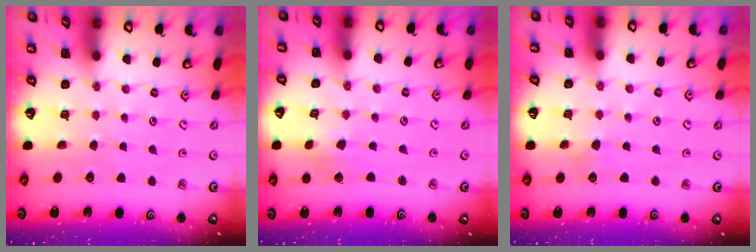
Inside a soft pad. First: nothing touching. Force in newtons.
{"total": 1.3, "press": 1.3, "slide": 0.1}
{"total": 3.0, "press": 3.0, "slide": 0.2}